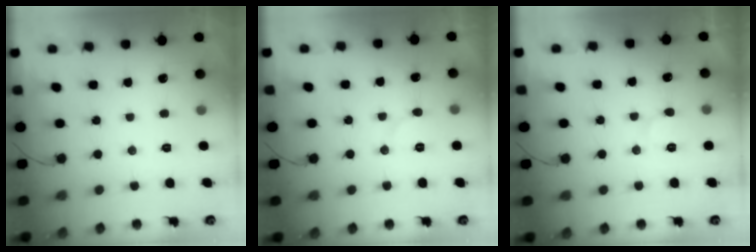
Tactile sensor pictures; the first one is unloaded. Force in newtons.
{"total": 6.7, "press": 6.7, "slide": 0.8}
{"total": 7.0, "press": 7.0, "slide": 0.4}